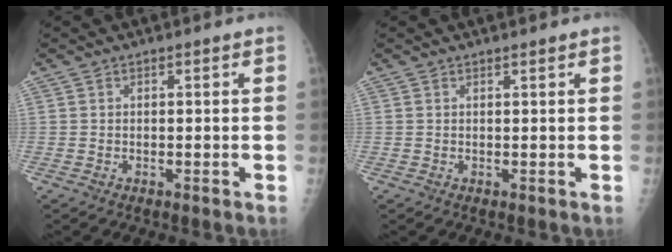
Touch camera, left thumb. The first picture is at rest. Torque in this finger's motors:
{"motor_torque": [0.46, 0.10, -0.25, -0.20, 0.01]}